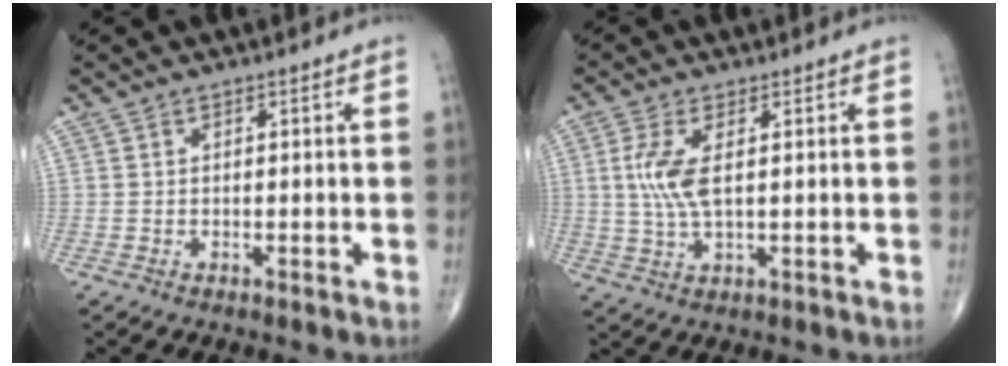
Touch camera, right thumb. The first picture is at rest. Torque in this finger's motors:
{"motor_torque": [0.38, 2.16, 0.37, -0.52, 0.26]}